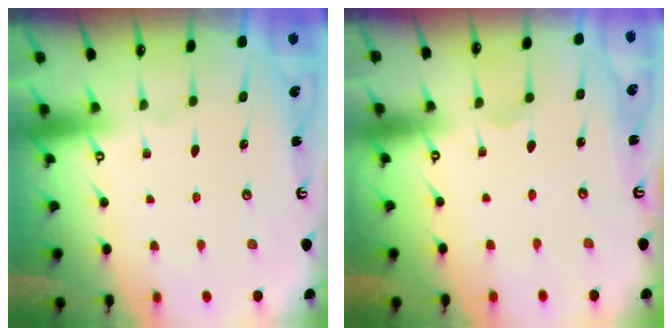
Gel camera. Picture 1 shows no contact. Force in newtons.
{"total": 1.8, "press": 1.8, "slide": 0.2}